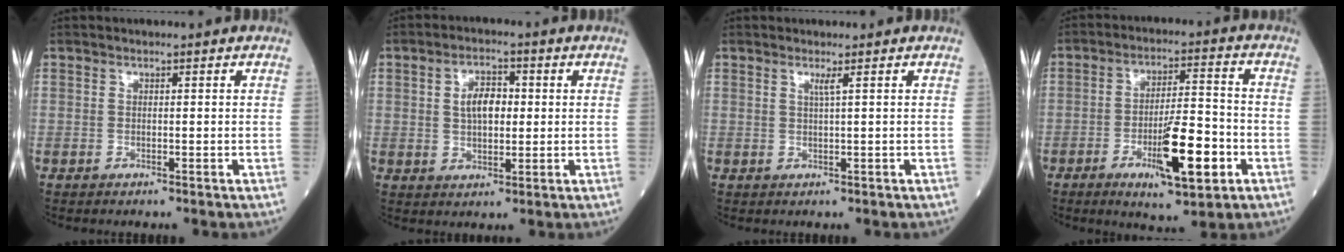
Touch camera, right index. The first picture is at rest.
{"total": 5.5, "force": [0.9, 2.8, 4.6], "torque": [-0.086, 0.011, 0.019]}
{"total": 1.1, "force": [0.6, -0.4, 0.8], "torque": [-0.025, -0.005, 0.015]}
{"total": 11.4, "force": [-4.4, 2.1, 10.4], "torque": [-0.174, -0.006, -0.066]}